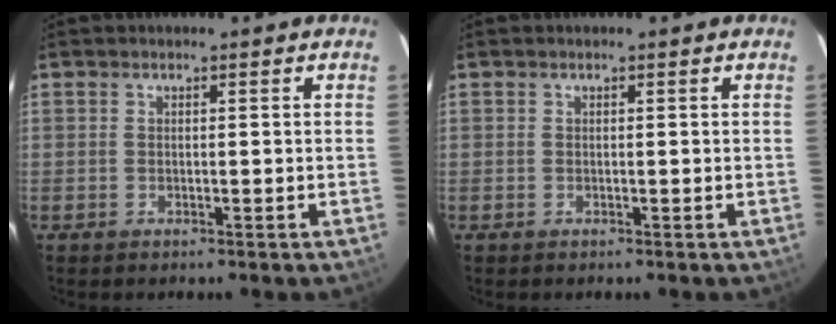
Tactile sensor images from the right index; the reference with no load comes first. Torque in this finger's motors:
{"motor_torque": [0.00, 0.00, 0.00, 0.00]}